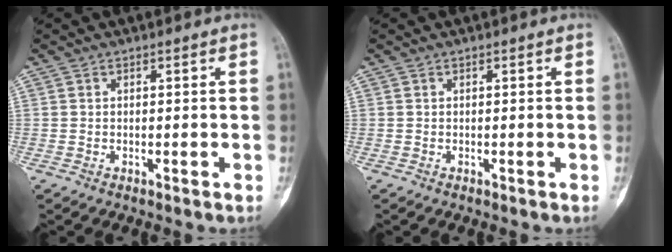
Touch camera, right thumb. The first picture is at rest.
{"total": 0.0}